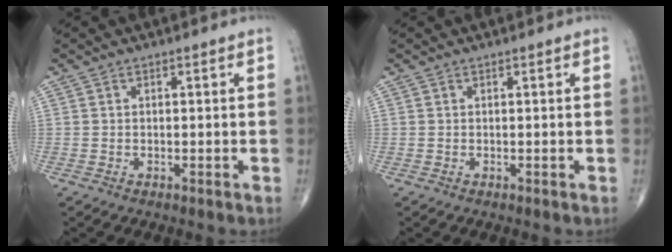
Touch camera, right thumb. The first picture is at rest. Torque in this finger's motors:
{"motor_torque": [0.00, 0.09, 0.00, 0.00, 0.00]}